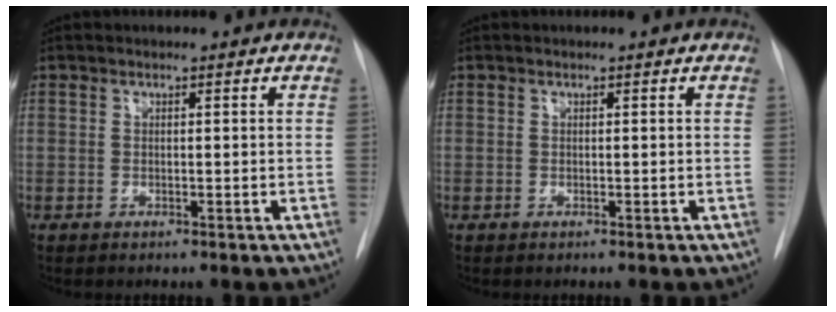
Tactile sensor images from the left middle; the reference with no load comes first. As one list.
[{"total": 0.0}]